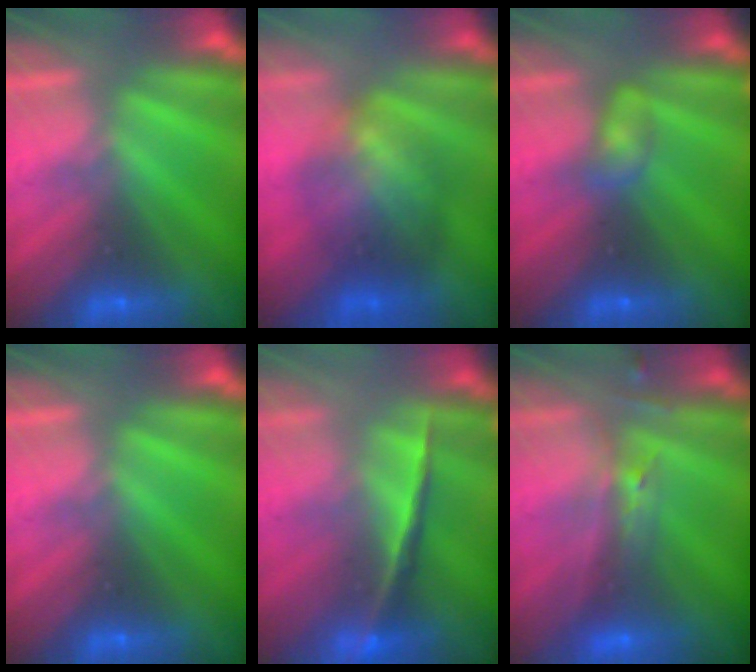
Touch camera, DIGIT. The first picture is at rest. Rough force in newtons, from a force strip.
{"total": 6.1}
{"total": 2.3}
{"total": 0.0}
{"total": 2.0}
{"total": 2.4}